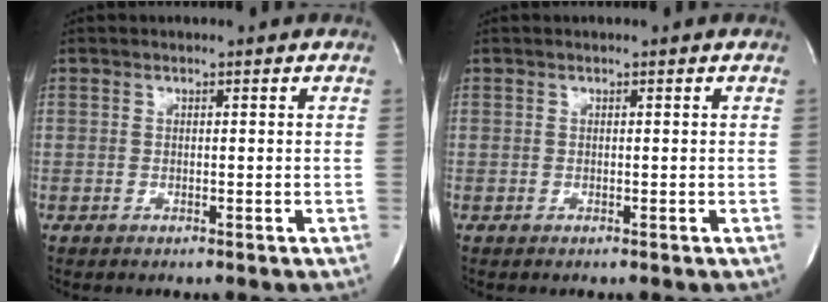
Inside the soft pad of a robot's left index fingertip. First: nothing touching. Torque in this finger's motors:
{"motor_torque": [0.00, 0.00, 0.00, 0.00]}